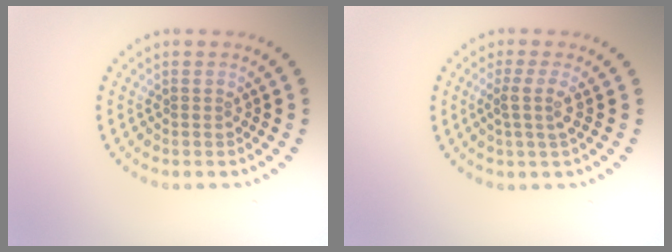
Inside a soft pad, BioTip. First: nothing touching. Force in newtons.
{"total": 1.9, "press": 1.4, "slide": 1.3}